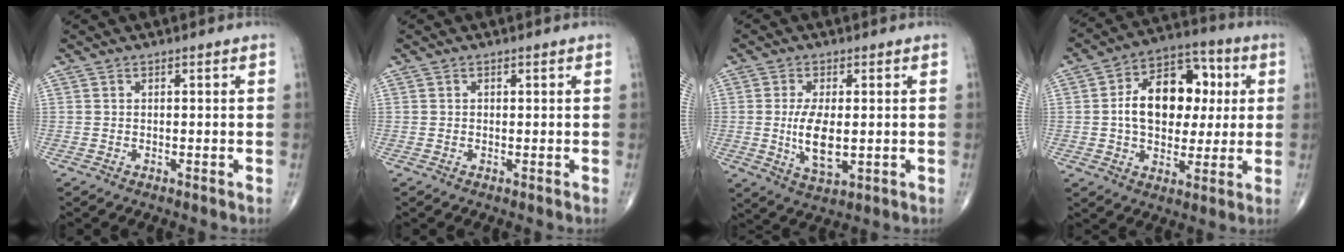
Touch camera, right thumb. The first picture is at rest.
{"total": 0.0}
{"total": 8.3, "force": [-0.4, 3.7, 7.5], "torque": [-0.136, -0.016, 0.000]}
{"total": 16.7, "force": [1.9, 11.4, 12.1], "torque": [-0.148, 0.022, 0.024]}